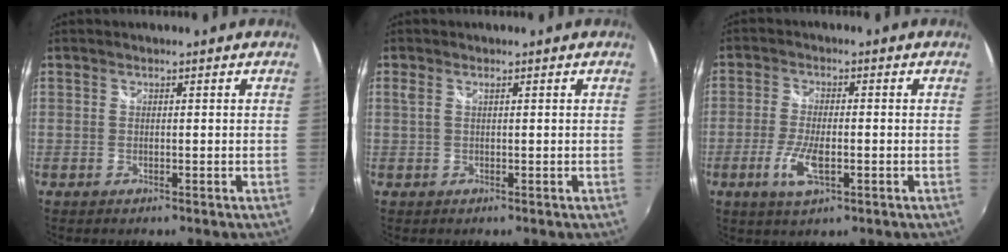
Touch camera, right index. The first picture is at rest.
{"total": 1.0, "force": [0.4, 0.2, 0.9], "torque": [-0.022, 0.002, 0.006]}
{"total": 6.5, "force": [-2.4, 2.1, 5.6], "torque": [-0.125, -0.011, -0.046]}